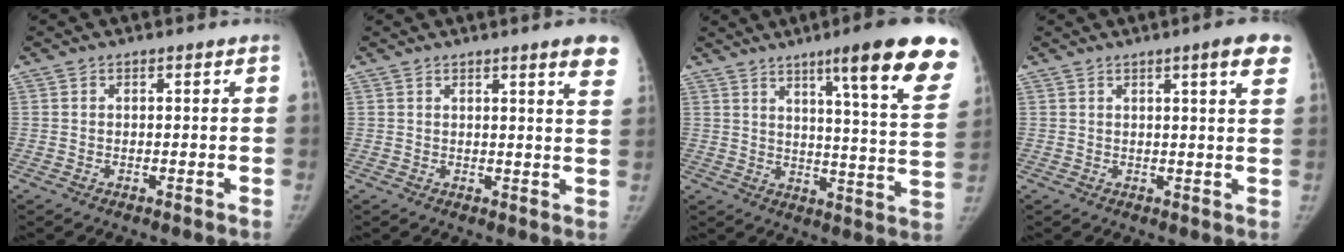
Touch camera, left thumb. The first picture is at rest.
{"total": 6.8, "force": [4.6, 0.3, 5.0], "torque": [-0.048, -0.018, 0.043]}
{"total": 21.3, "force": [13.0, 2.5, 16.7], "torque": [-0.199, -0.057, 0.169]}
{"total": 5.9, "force": [3.3, 0.6, 4.9], "torque": [-0.053, -0.010, 0.039]}